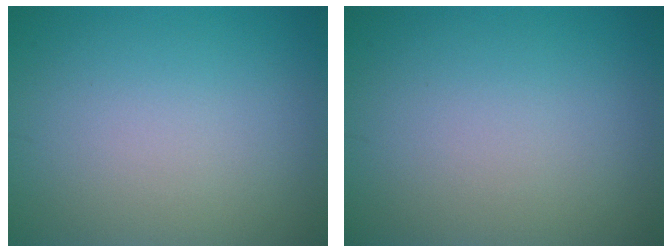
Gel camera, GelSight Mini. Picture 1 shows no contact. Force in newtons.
{"total": 0.0}